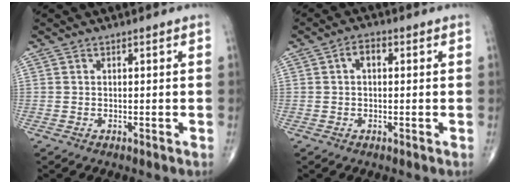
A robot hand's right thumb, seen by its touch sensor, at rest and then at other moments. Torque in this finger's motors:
{"motor_torque": [-0.18, 1.05, 0.40, -0.05, 0.00]}